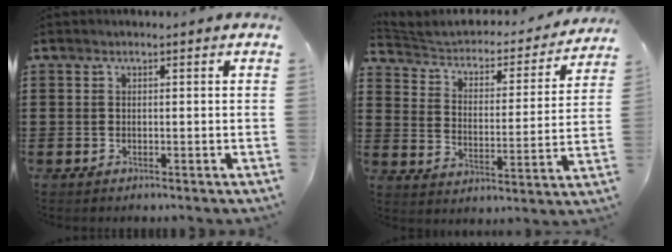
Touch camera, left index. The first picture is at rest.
{"total": 2.7, "force": [2.2, 1.1, 1.0], "torque": [-0.038, -0.024, 0.028]}